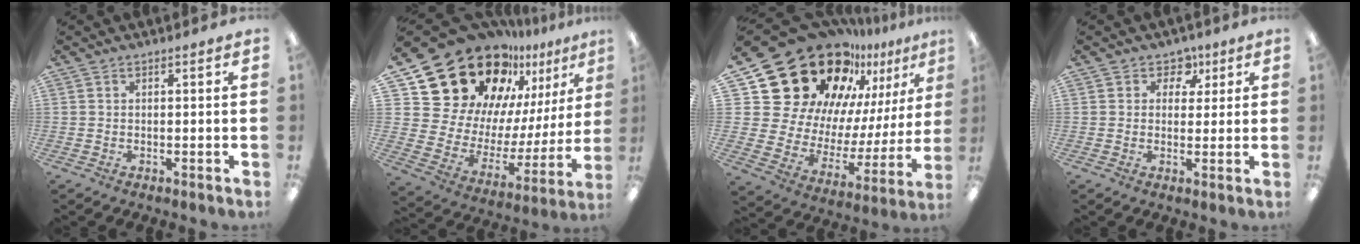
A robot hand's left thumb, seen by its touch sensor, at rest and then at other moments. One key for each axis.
{"total": 25.5, "fx": 19.5, "fy": 13.3, "fz": 9.8, "tx": -0.154, "ty": -0.157, "tz": 0.370}
{"total": 28.6, "fx": 21.0, "fy": 15.5, "fz": 11.7, "tx": -0.185, "ty": -0.174, "tz": 0.411}
{"total": 5.0, "fx": 2.3, "fy": 4.0, "fz": 1.7, "tx": -0.014, "ty": -0.005, "tz": 0.037}